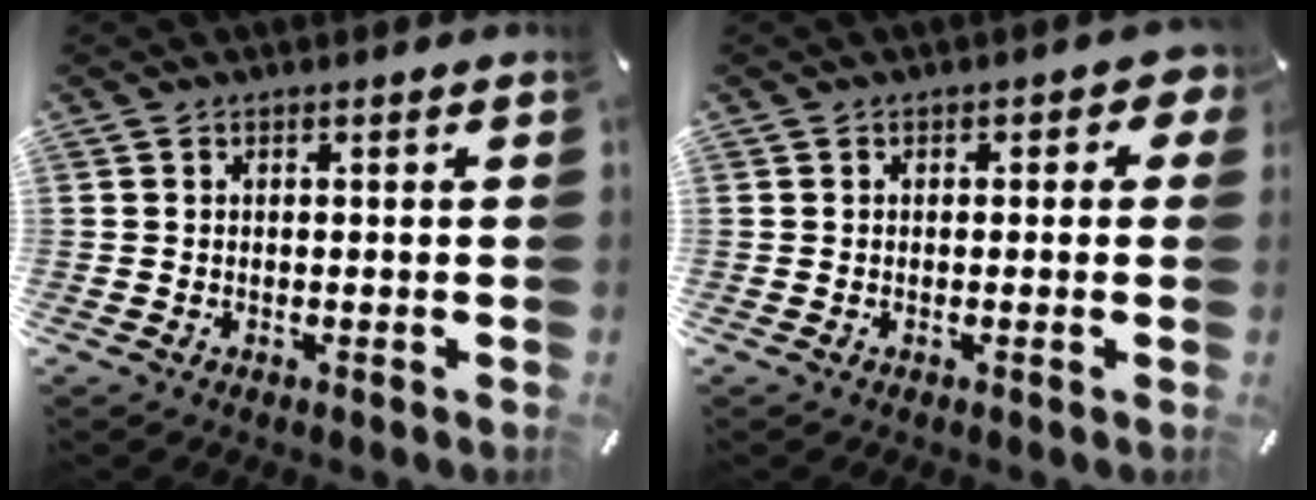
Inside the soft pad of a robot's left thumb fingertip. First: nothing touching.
{"total": 2.3, "force": [0.0, 1.7, 1.5], "torque": [-0.013, 0.002, -0.005]}